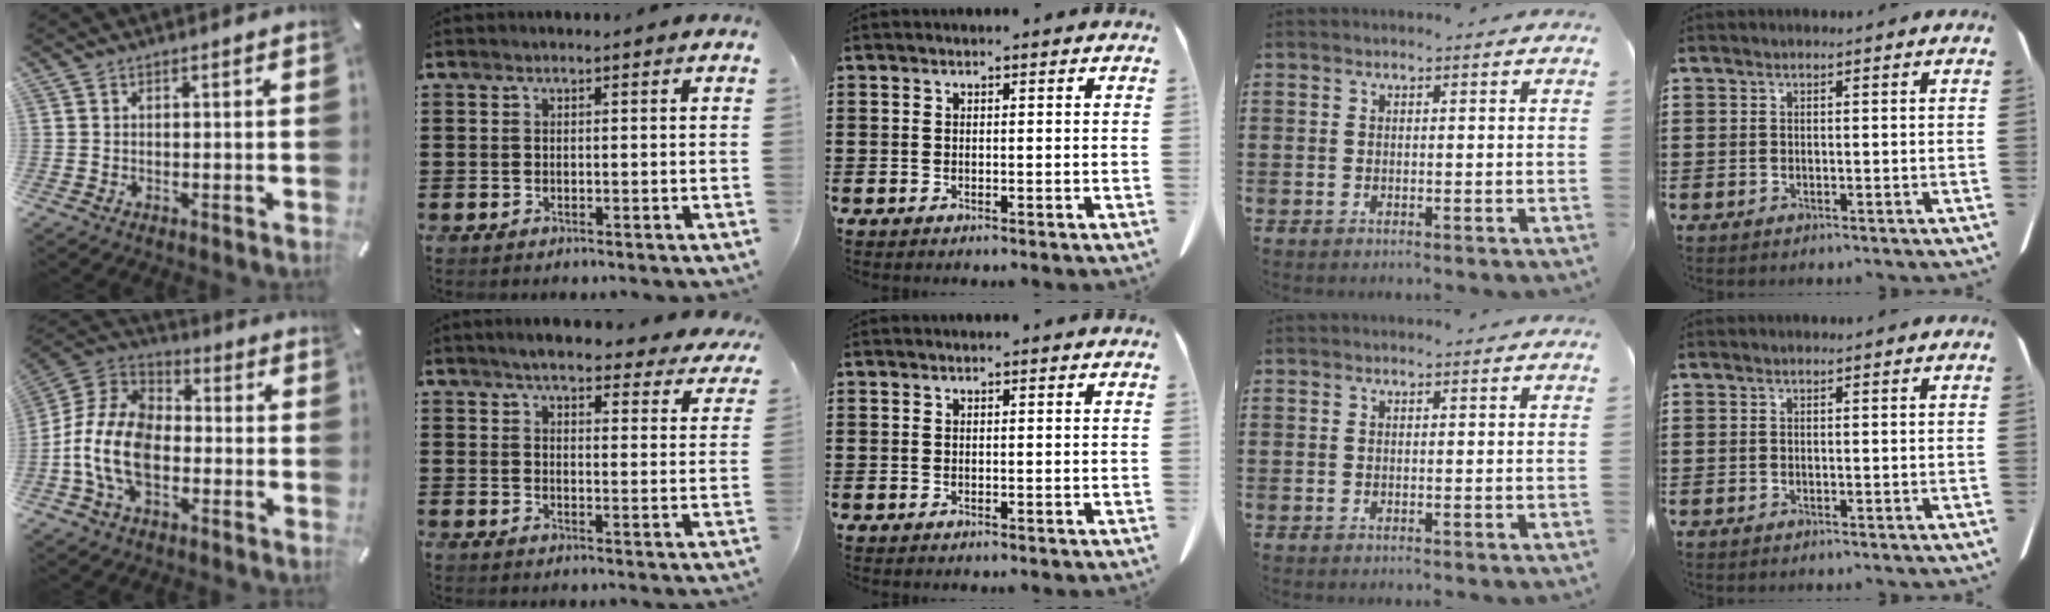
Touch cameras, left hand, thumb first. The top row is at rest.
{"thumb": {"total": 13.9, "force": [-4.1, 9.1, 9.6], "torque": [-0.225, 0.009, -0.079]}, "index": {"total": 5.3, "force": [4.9, 0.3, 2.1], "torque": [-0.058, -0.019, 0.085]}}